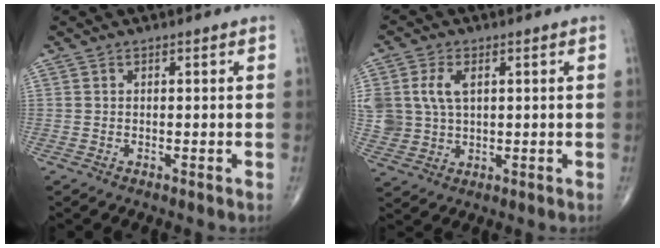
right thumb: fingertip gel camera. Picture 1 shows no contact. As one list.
[{"total": 9.8, "force": [2.2, 6.7, 6.8], "torque": [-0.154, -0.002, 0.051]}]